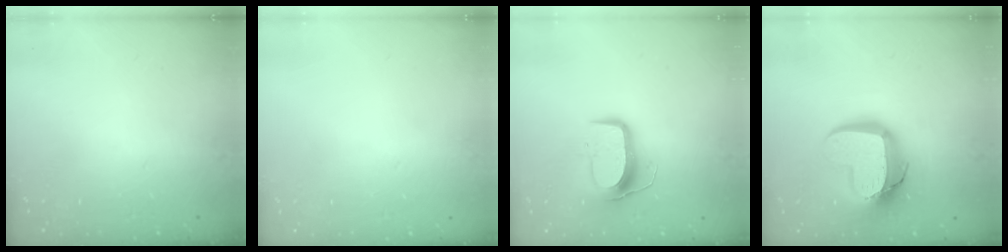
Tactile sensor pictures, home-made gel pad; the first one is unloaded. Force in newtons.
{"total": 0.0}
{"total": 9.5, "press": 9.5, "slide": 0.5}
{"total": 15.1, "press": 15.0, "slide": 1.4}